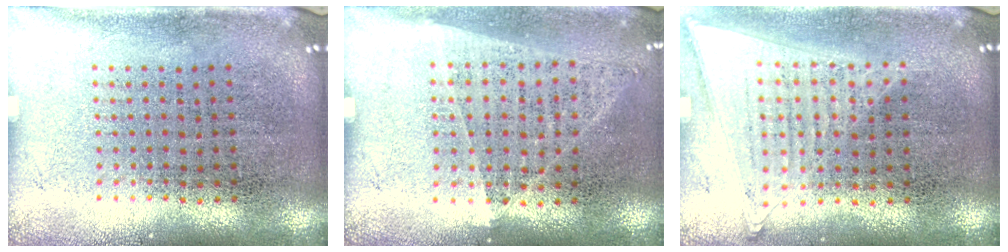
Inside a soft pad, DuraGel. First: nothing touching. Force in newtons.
{"total": 1.0, "press": 0.9, "slide": 0.5}
{"total": 1.0, "press": 1.0, "slide": 0.4}